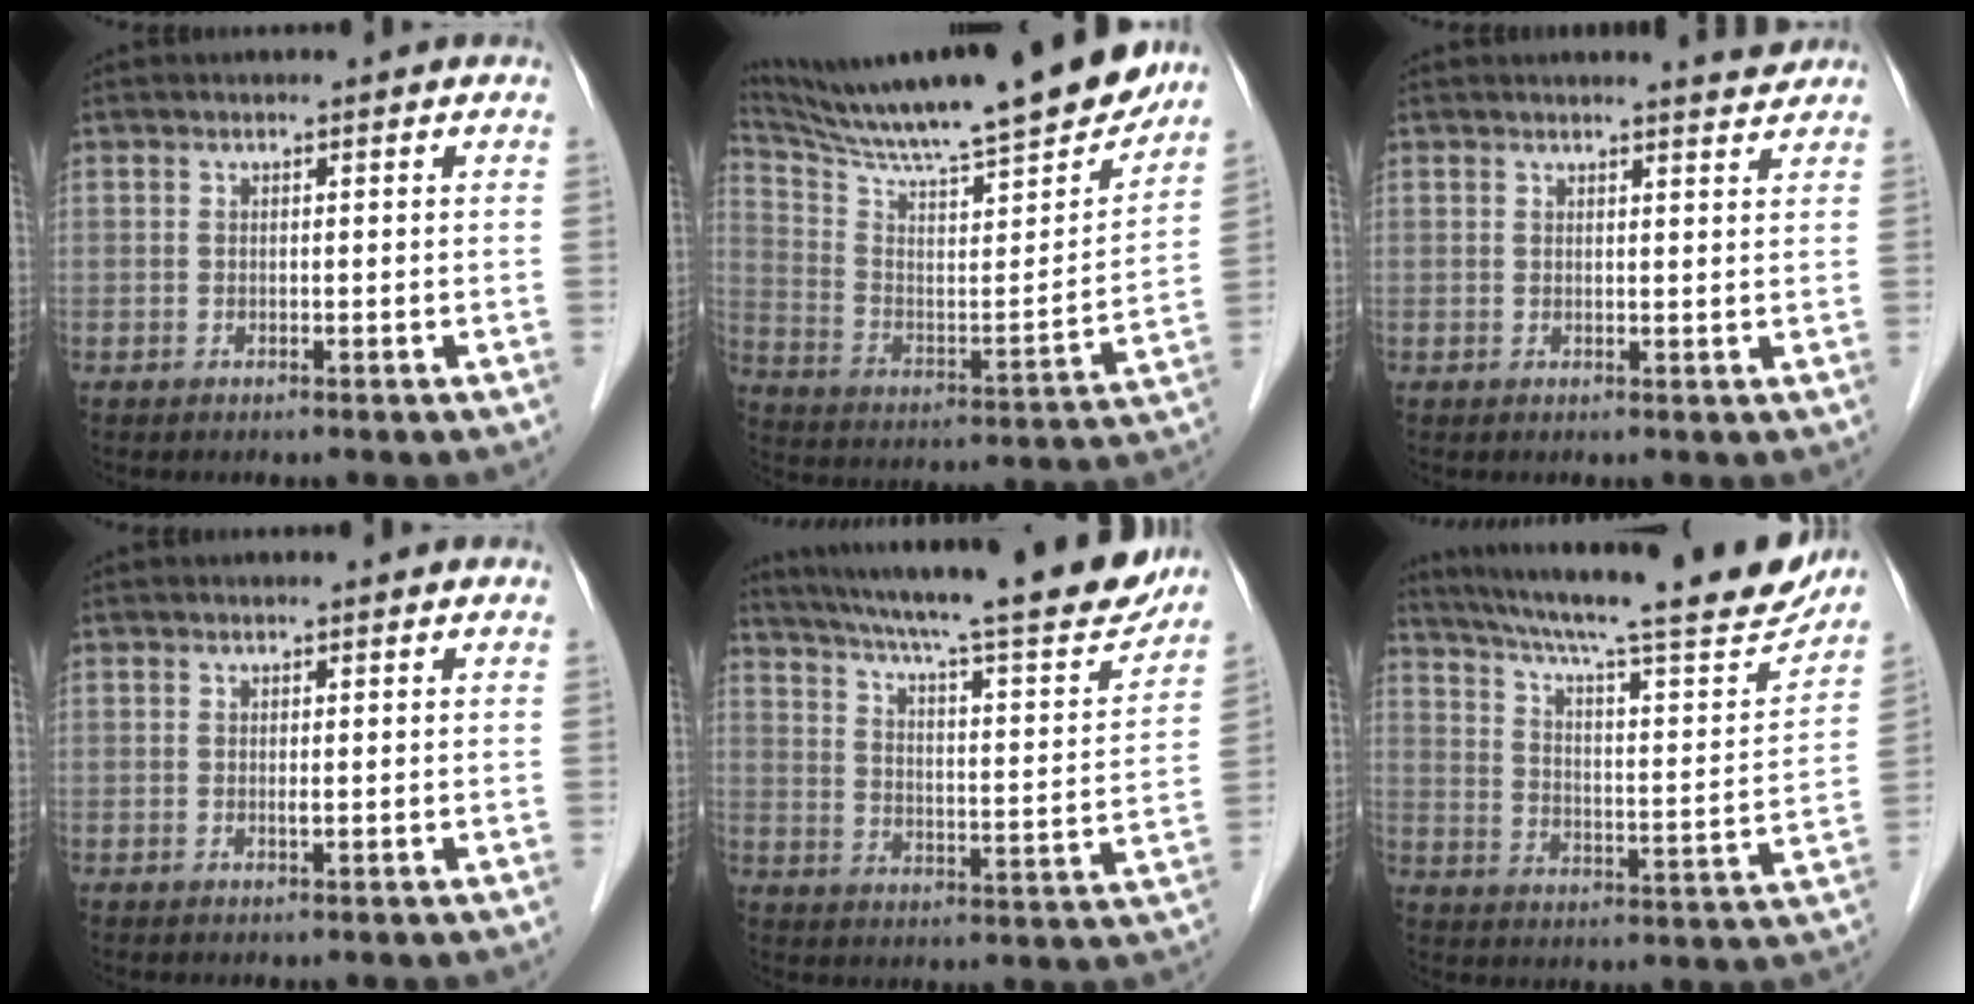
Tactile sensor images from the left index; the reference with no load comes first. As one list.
[{"total": 25.6, "force": [22.4, 1.1, 12.3], "torque": [-0.217, -0.047, 0.339]}, {"total": 2.4, "force": [2.3, -0.3, 0.3], "torque": [-0.008, -0.011, 0.027]}, {"total": 0.5, "force": [0.1, 0.0, 0.5], "torque": [-0.011, -0.001, 0.002]}, {"total": 24.9, "force": [21.6, 2.1, 12.2], "torque": [-0.202, -0.027, 0.294]}, {"total": 24.8, "force": [21.3, 2.4, 12.5], "torque": [-0.204, -0.018, 0.292]}]